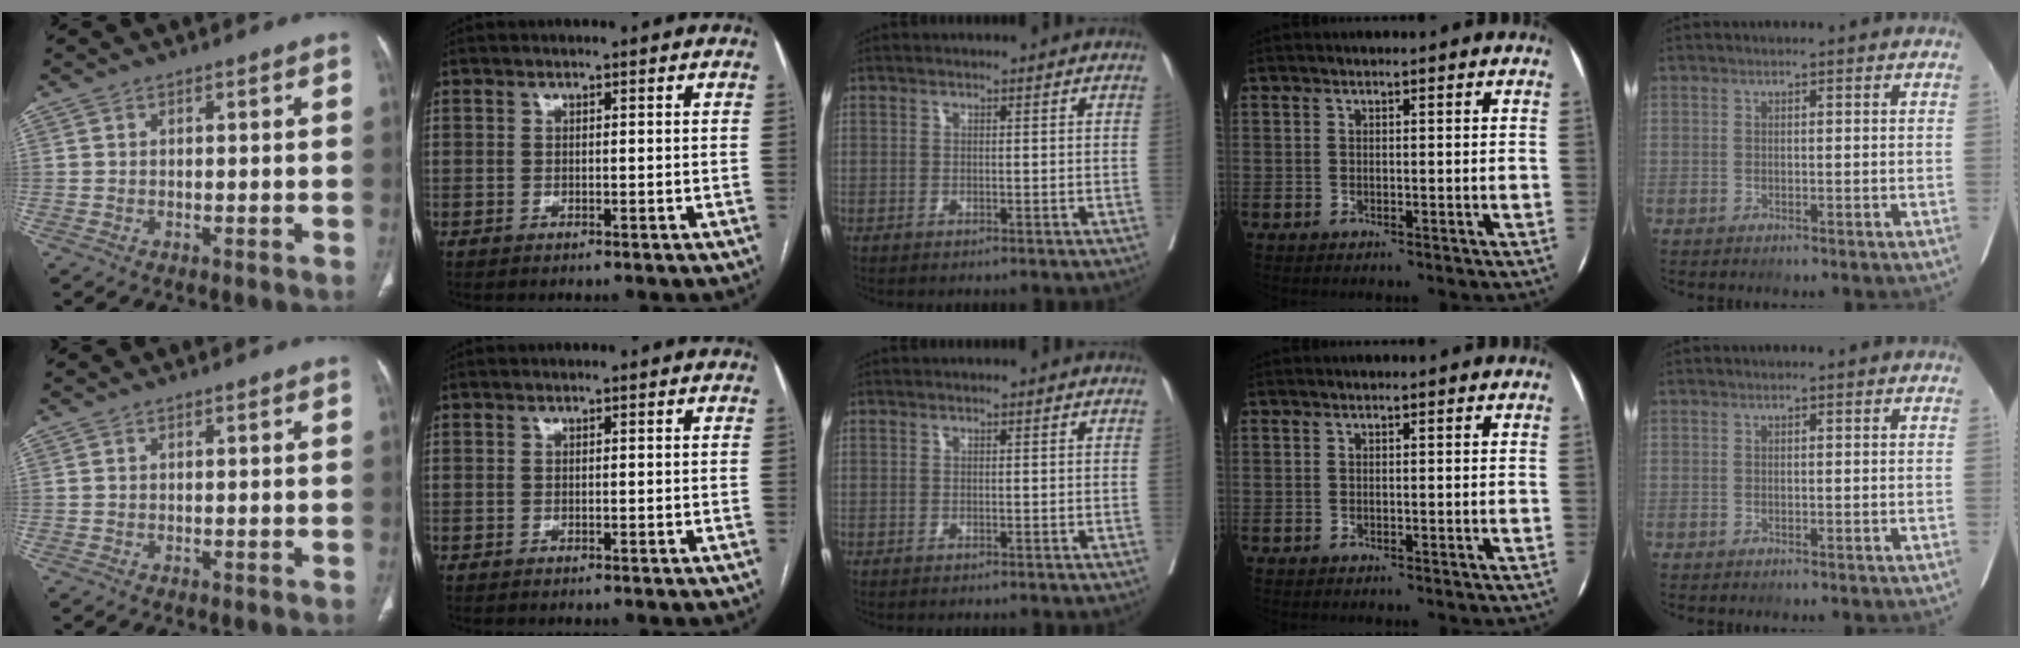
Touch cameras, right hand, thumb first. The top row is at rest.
{}